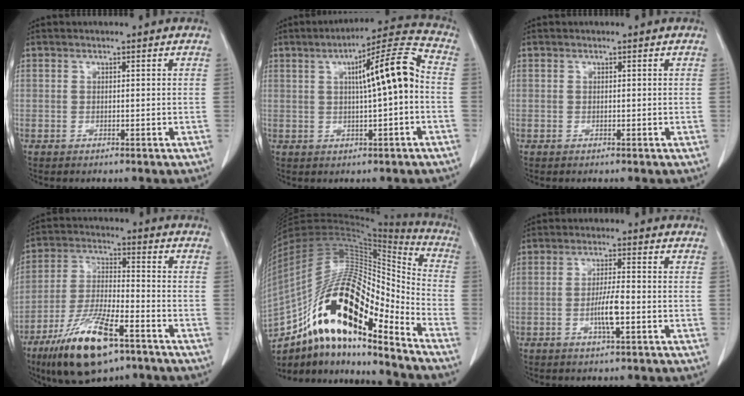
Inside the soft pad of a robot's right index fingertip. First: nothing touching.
{"total": 10.5, "force": [0.8, 0.6, 10.5], "torque": [-0.154, 0.026, 0.009]}
{"total": 0.0}
{"total": 15.2, "force": [-9.2, 3.8, 11.5], "torque": [-0.230, -0.025, -0.163]}
{"total": 25.9, "force": [-15.0, 7.0, 20.0], "torque": [-0.378, 0.008, -0.260]}
{"total": 4.7, "force": [-1.4, 0.4, 4.4], "torque": [-0.083, -0.005, -0.025]}